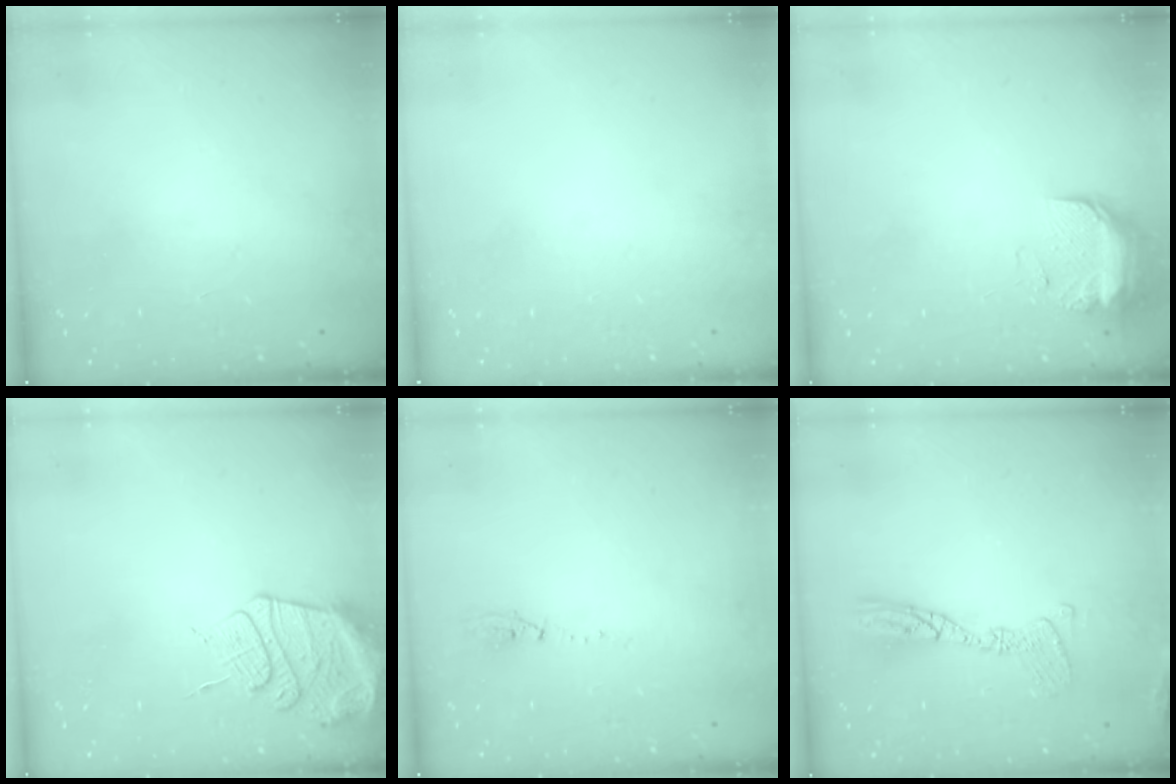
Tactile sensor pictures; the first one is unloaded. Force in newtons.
{"total": 0.0}
{"total": 8.8, "press": 8.7, "slide": 1.2}
{"total": 13.1, "press": 13.0, "slide": 1.6}
{"total": 5.0, "press": 3.7, "slide": 3.3}
{"total": 12.4, "press": 12.4, "slide": 1.1}